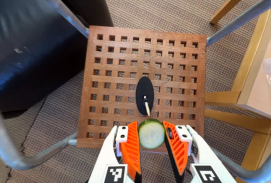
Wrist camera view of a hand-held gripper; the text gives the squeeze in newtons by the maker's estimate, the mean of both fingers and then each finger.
{"total": 7.9, "left": 7.8, "right": 7.9}